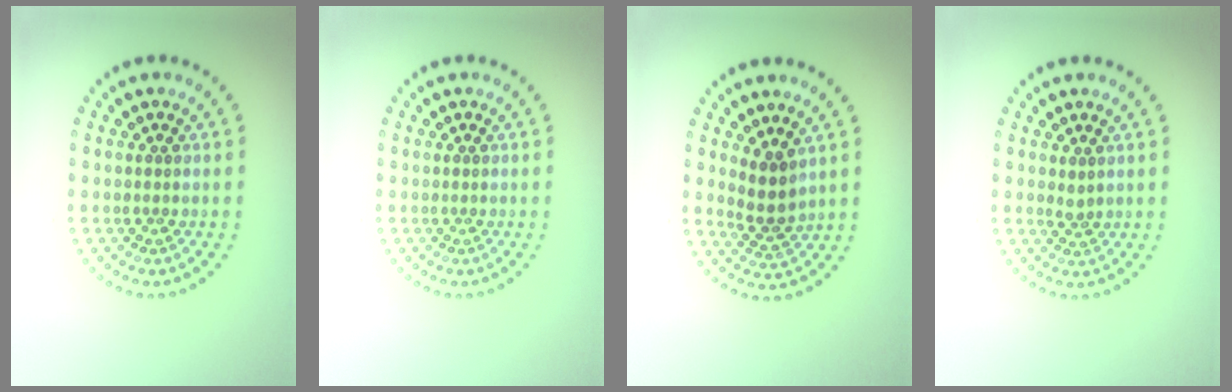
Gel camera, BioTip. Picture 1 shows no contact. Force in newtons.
{"total": 0.0}
{"total": 2.7, "press": 2.2, "slide": 1.6}
{"total": 0.9, "press": 0.7, "slide": 0.6}